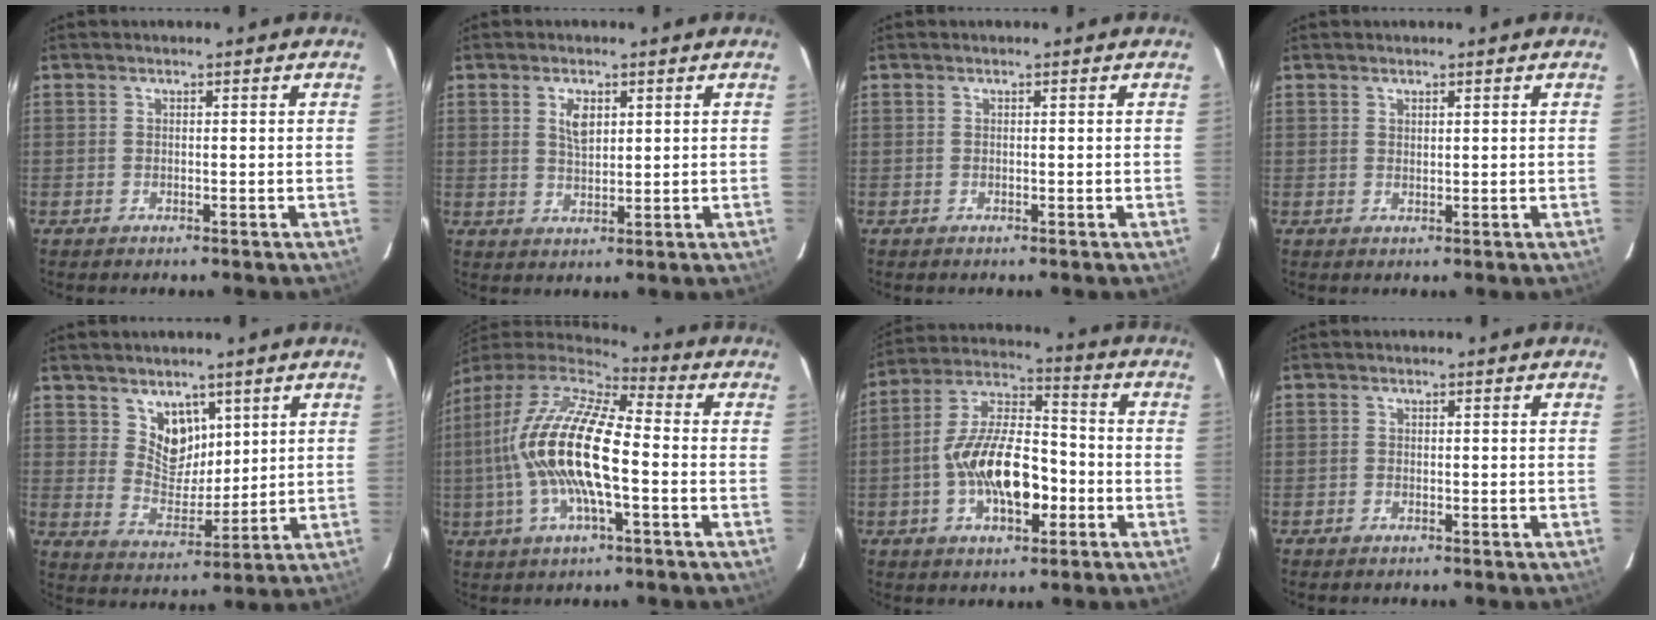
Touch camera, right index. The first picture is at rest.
{"total": 4.0, "force": [1.6, 2.0, 3.0], "torque": [-0.052, 0.003, 0.029]}
{"total": 0.0}
{"total": 0.9, "force": [0.8, 0.3, 0.4], "torque": [-0.005, 0.001, 0.015]}
{"total": 7.3, "force": [4.3, 5.2, 2.9], "torque": [-0.042, -0.001, 0.088]}
{"total": 18.8, "force": [-2.0, 5.0, 18.0], "torque": [-0.338, -0.003, -0.048]}
{"total": 15.1, "force": [-4.0, 6.8, 12.9], "torque": [-0.246, 0.012, -0.069]}
{"total": 0.6, "force": [-0.5, 0.4, 0.2], "torque": [-0.003, -0.001, -0.010]}